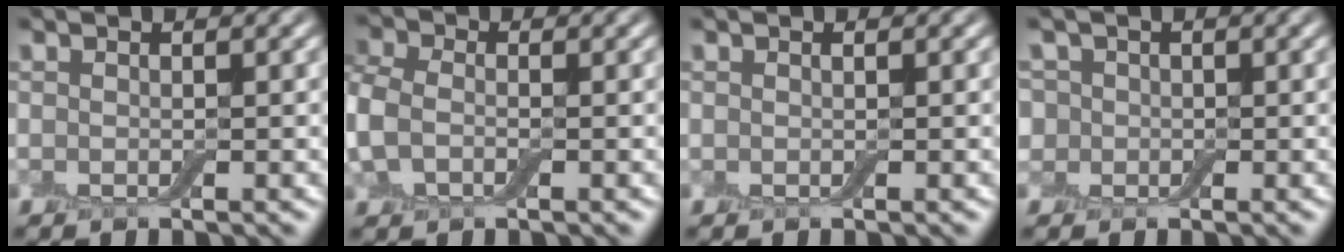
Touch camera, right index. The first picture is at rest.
{"total": 3.8, "force": [-0.3, 2.8, 2.6], "torque": [-0.071, 0.005, -0.017]}
{"total": 0.0}
{"total": 4.0, "force": [1.2, 3.4, 1.6], "torque": [-0.025, 0.021, -0.007]}